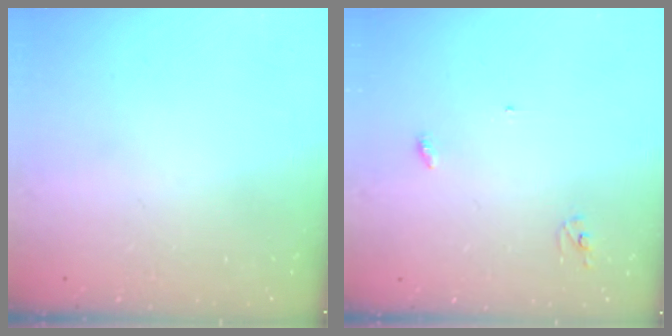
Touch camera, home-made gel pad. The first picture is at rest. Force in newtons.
{"total": 2.8, "press": 2.8, "slide": 0.2}